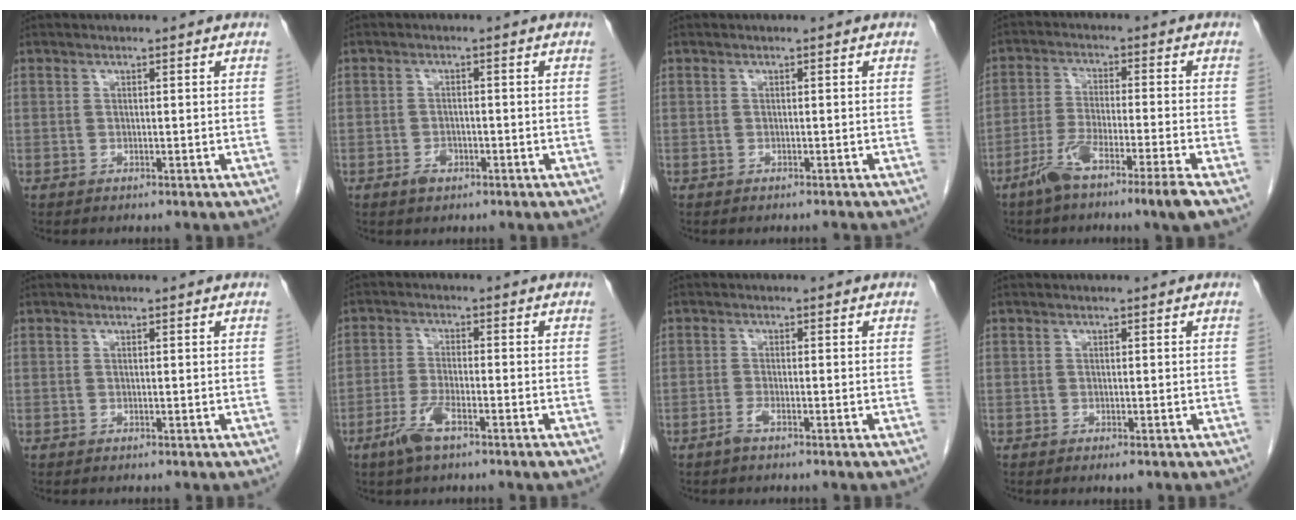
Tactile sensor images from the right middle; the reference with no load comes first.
{"total": 2.2, "force": [-1.2, 1.3, 1.3], "torque": [-0.022, 0.003, -0.016]}
{"total": 0.8, "force": [-0.8, -0.2, 0.0], "torque": [-0.004, -0.003, -0.009]}
{"total": 8.1, "force": [-5.3, -0.6, 6.1], "torque": [-0.112, -0.014, -0.101]}
{"total": 0.0}
{"total": 4.9, "force": [-3.0, 0.6, 3.8], "torque": [-0.081, -0.005, -0.061]}
{"total": 1.5, "force": [-1.0, -0.2, 1.0], "torque": [-0.024, -0.001, -0.023]}
{"total": 1.3, "force": [-0.8, 0.3, 1.0], "torque": [-0.011, -0.003, -0.008]}